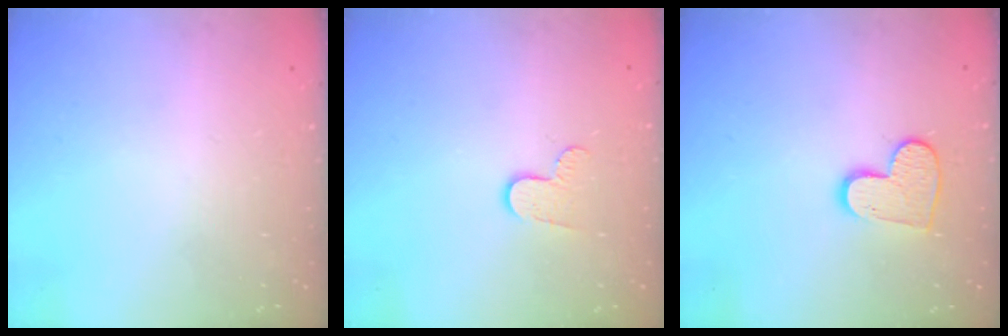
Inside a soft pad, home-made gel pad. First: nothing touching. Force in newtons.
{"total": 6.1, "press": 6.0, "slide": 0.6}
{"total": 10.0, "press": 10.0, "slide": 0.9}